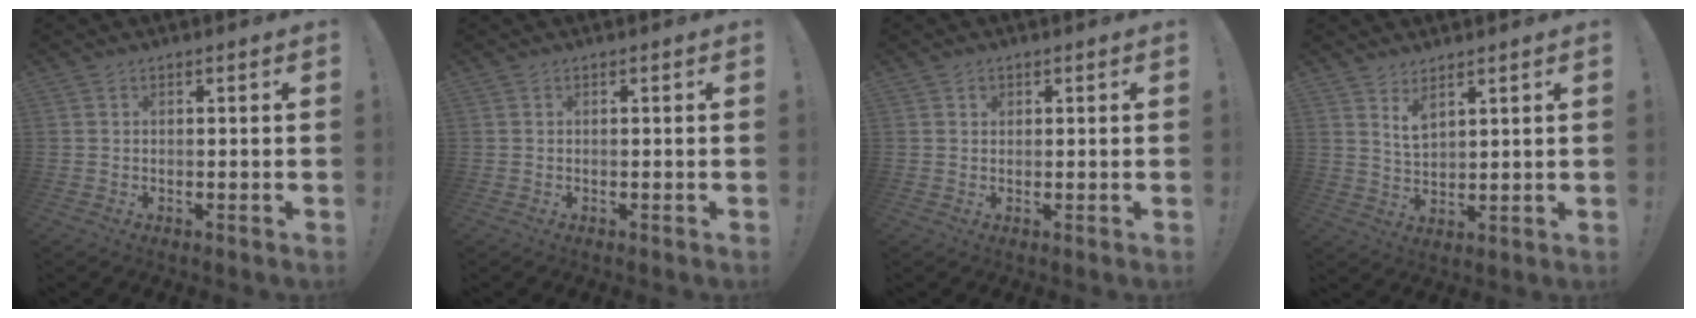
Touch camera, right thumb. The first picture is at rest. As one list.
[{"total": 0.0}, {"total": 0.9, "force": [0.4, 0.7, 0.2], "torque": [0.004, -0.002, 0.006]}, {"total": 5.1, "force": [3.8, 1.7, 2.8], "torque": [-0.045, -0.025, 0.068]}]